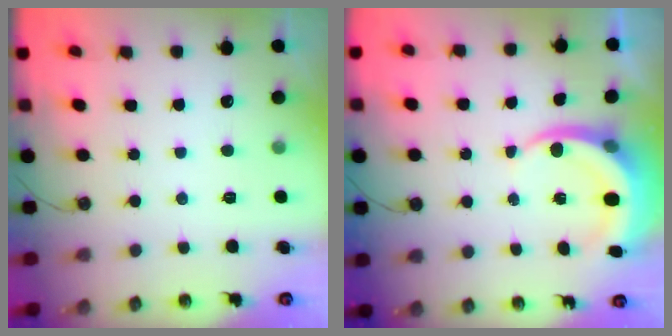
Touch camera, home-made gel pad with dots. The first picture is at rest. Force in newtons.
{"total": 6.3, "press": 6.3, "slide": 0.2}